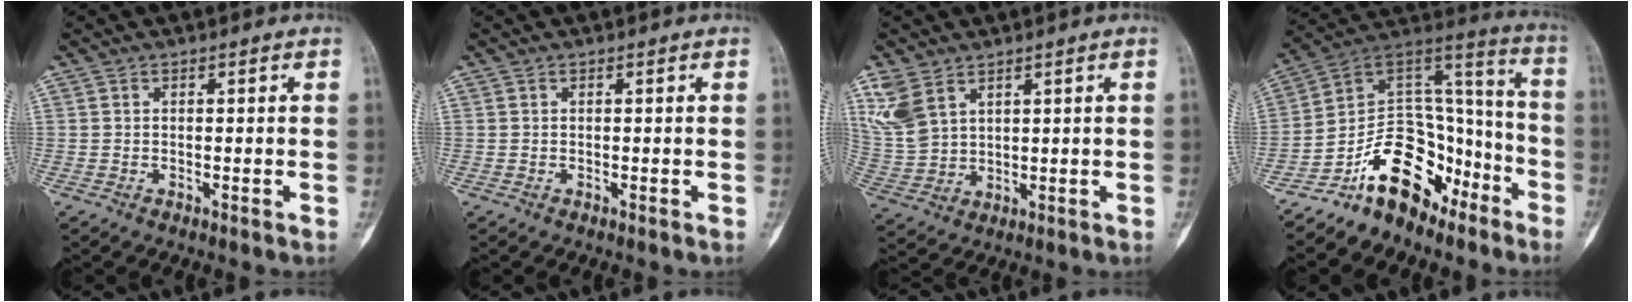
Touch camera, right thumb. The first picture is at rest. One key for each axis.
{"total": 0.0}
{"total": 8.1, "fx": 4.7, "fy": 4.9, "fz": 4.4, "tx": -0.095, "ty": -0.009, "tz": 0.111}
{"total": 17.9, "fx": -11.2, "fy": 11.0, "fz": 8.5, "tx": -0.095, "ty": 0.133, "tz": -0.193}